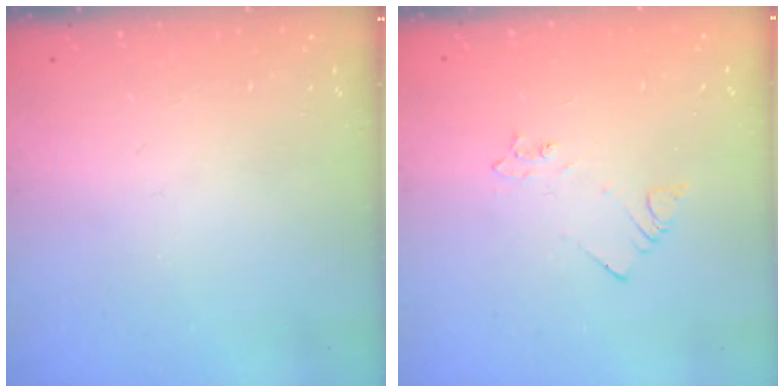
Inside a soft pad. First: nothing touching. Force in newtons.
{"total": 2.1, "press": 2.1, "slide": 0.3}